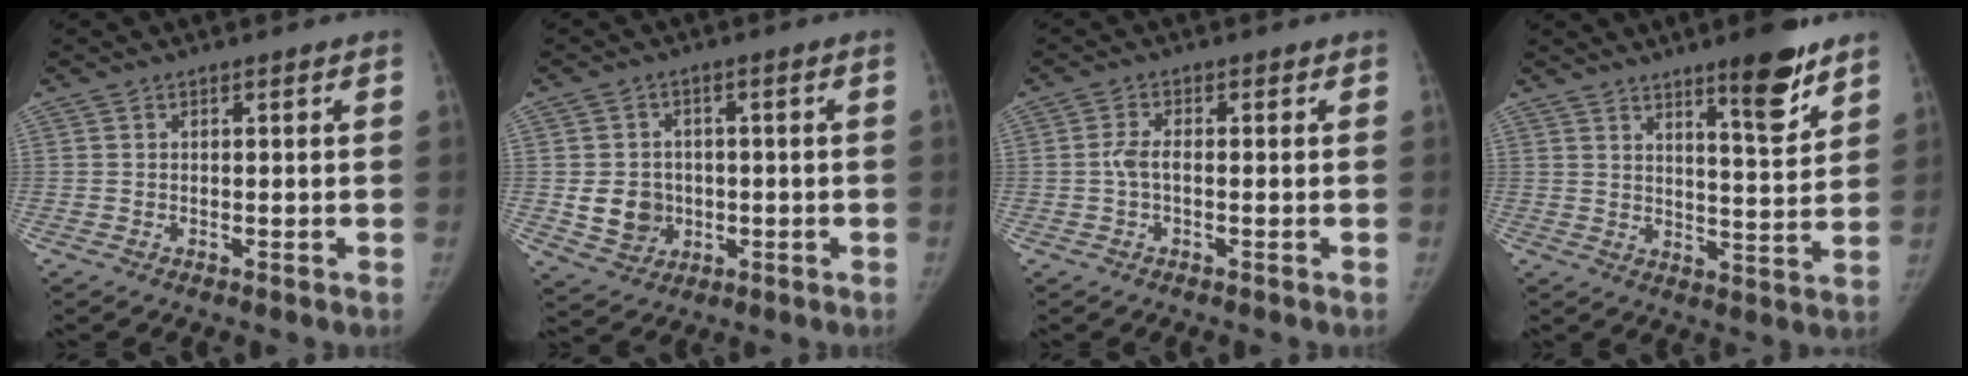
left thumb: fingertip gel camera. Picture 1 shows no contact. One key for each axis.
{"total": 6.8, "fx": -0.7, "fy": 6.1, "fz": 3.0, "tx": -0.019, "ty": 0.007, "tz": 0.000}
{"total": 2.7, "fx": -0.5, "fy": 1.2, "fz": 2.3, "tx": -0.048, "ty": 0.005, "tz": -0.015}
{"total": 9.7, "fx": 6.6, "fy": 1.7, "fz": 6.9, "tx": -0.085, "ty": -0.048, "tz": 0.098}